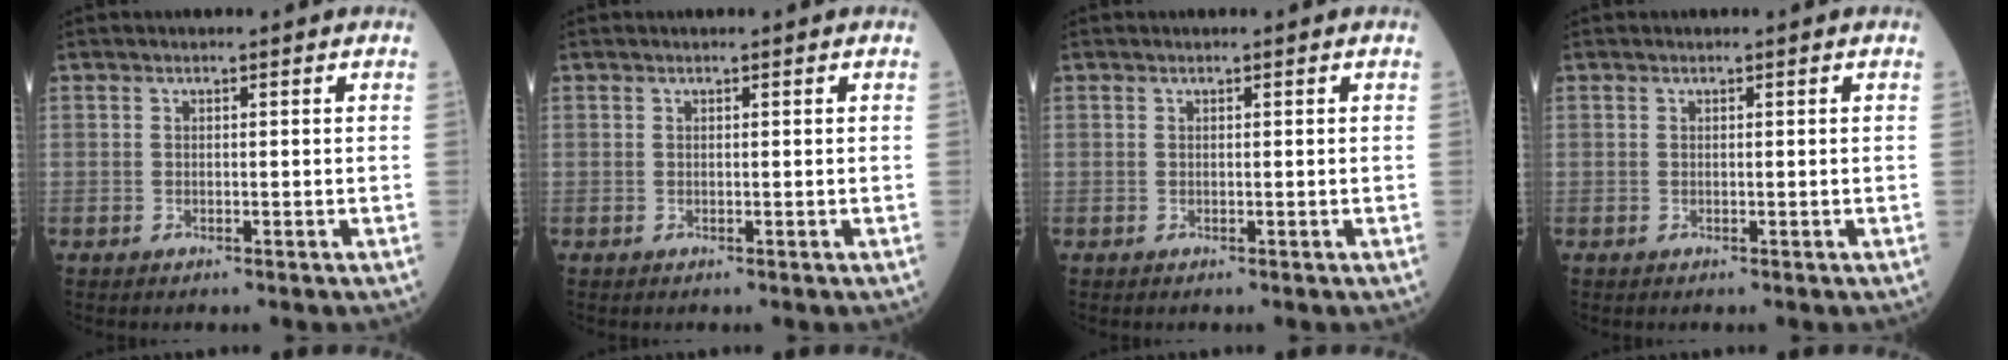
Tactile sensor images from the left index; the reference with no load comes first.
{"total": 0.0}
{"total": 0.0}
{"total": 0.0}